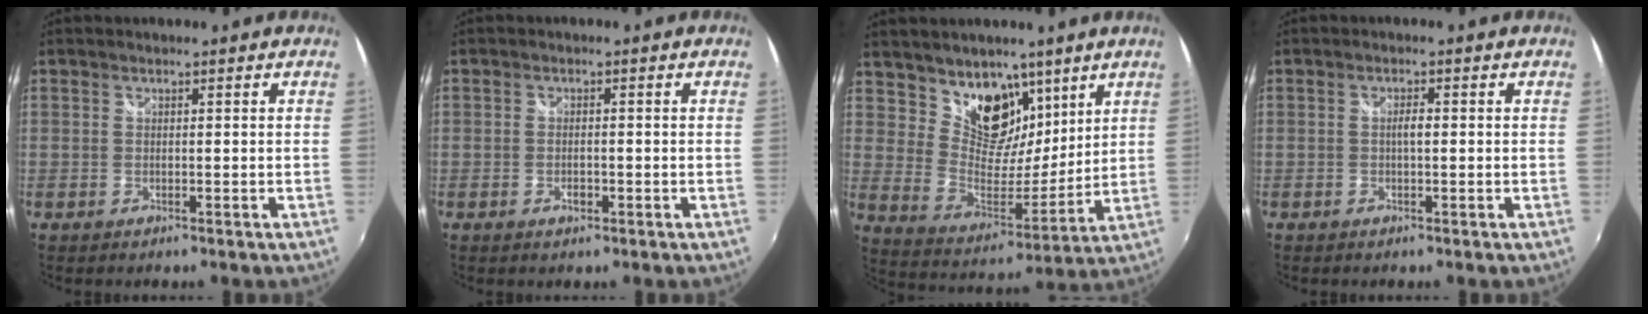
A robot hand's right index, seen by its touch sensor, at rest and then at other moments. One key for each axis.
{"total": 1.9, "fx": -0.8, "fy": 1.1, "fz": 1.4, "tx": -0.024, "ty": -0.001, "tz": -0.014}
{"total": 13.8, "fx": 8.9, "fy": 8.7, "fz": 5.8, "tx": -0.099, "ty": -0.011, "tz": 0.164}
{"total": 1.5, "fx": -0.1, "fy": 0.4, "fz": 1.5, "tx": -0.028, "ty": 0.002, "tz": -0.003}